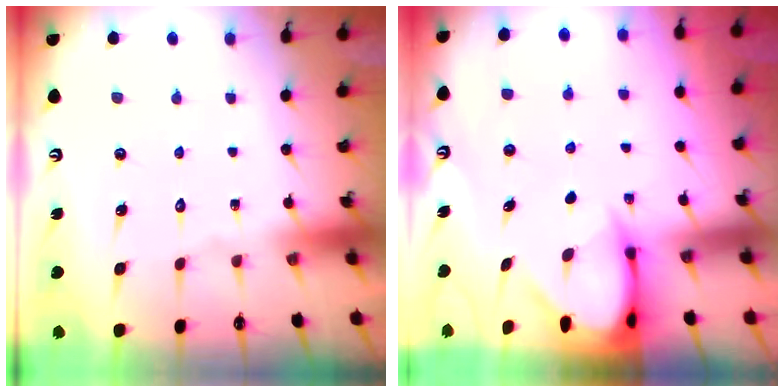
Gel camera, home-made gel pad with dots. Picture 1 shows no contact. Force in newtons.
{"total": 3.3, "press": 3.3, "slide": 0.3}